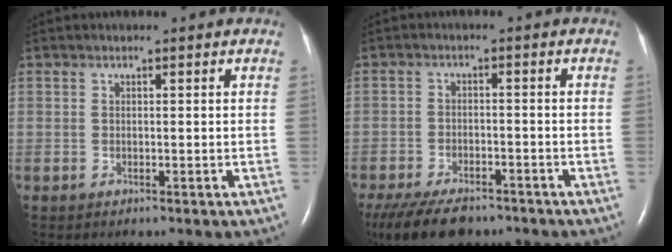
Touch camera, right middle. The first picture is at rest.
{"total": 11.7, "force": [-8.9, 4.8, 5.7], "torque": [-0.115, -0.013, -0.139]}